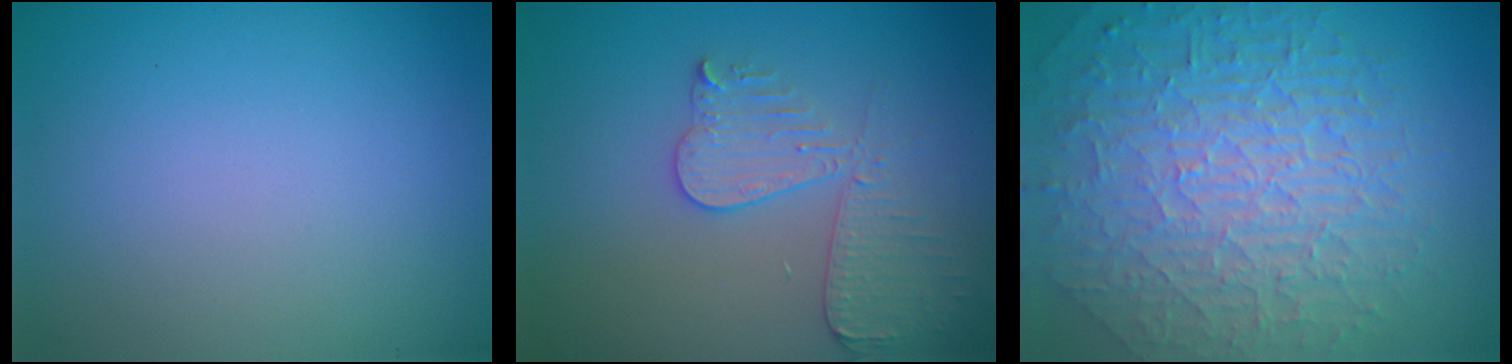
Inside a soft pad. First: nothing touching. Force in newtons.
{"total": 3.5, "press": 3.5, "slide": 0.3}
{"total": 9.6, "press": 6.2, "slide": 7.4}